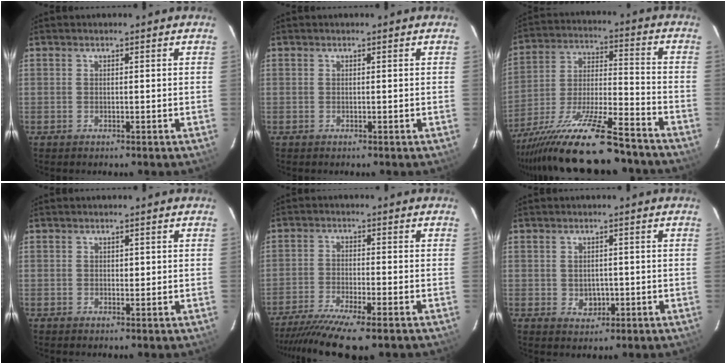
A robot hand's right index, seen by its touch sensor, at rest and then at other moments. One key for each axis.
{"total": 0.0}
{"total": 22.9, "fx": -18.8, "fy": 3.3, "fz": 12.7, "tx": -0.246, "ty": -0.048, "tz": -0.303}
{"total": 0.9, "fx": 0.2, "fy": 0.8, "fz": 0.3, "tx": -0.002, "ty": 0.001, "tz": 0.006}
{"total": 11.9, "fx": -9.4, "fy": 1.2, "fz": 7.3, "tx": -0.158, "ty": -0.032, "tz": -0.160}
{"total": 3.1, "fx": -0.3, "fy": 2.7, "fz": 1.4, "tx": -0.024, "ty": 0.002, "tz": 0.005}